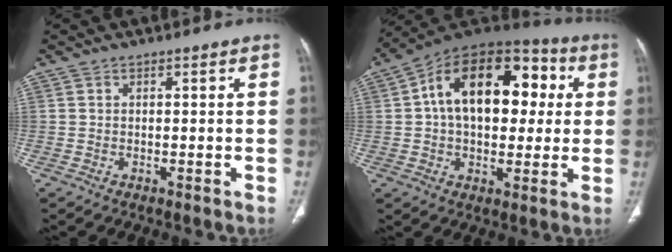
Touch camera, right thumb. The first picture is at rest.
{"total": 22.5, "force": [3.7, 13.8, 17.4], "torque": [-0.240, 0.031, 0.049]}